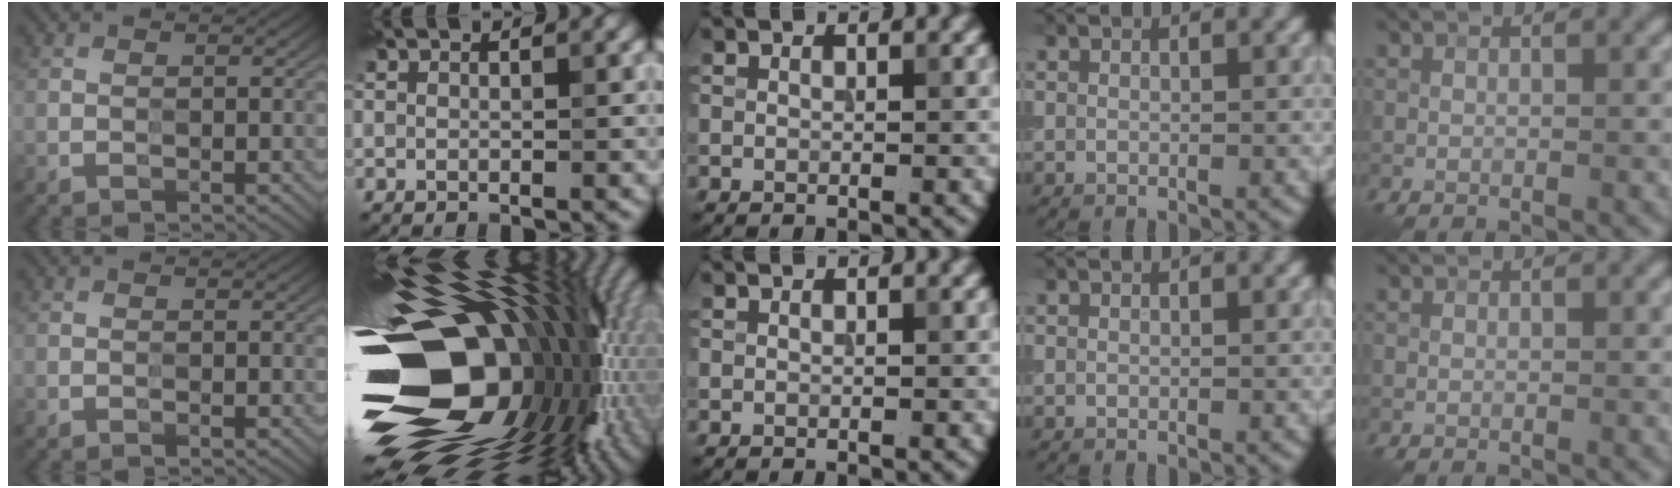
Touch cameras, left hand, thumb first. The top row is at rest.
{"index": {"total": 19.5, "force": [-1.4, 12.4, 15.0], "torque": [-0.279, -0.030, -0.022]}}